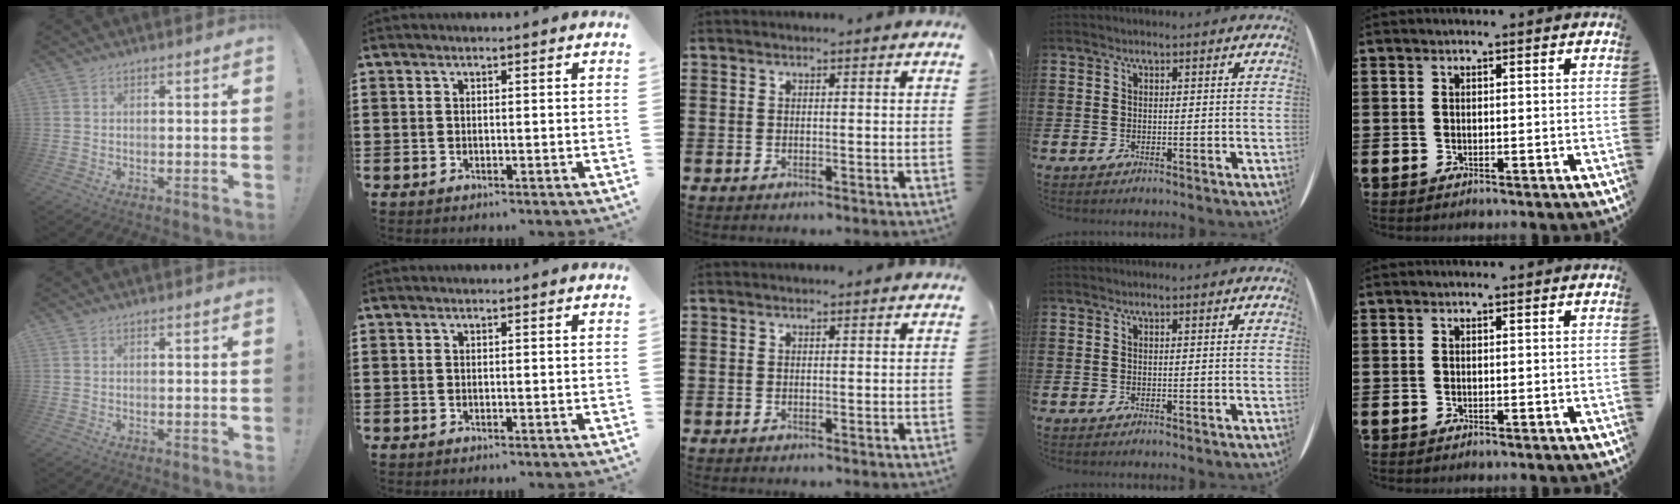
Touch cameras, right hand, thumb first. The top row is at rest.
{}